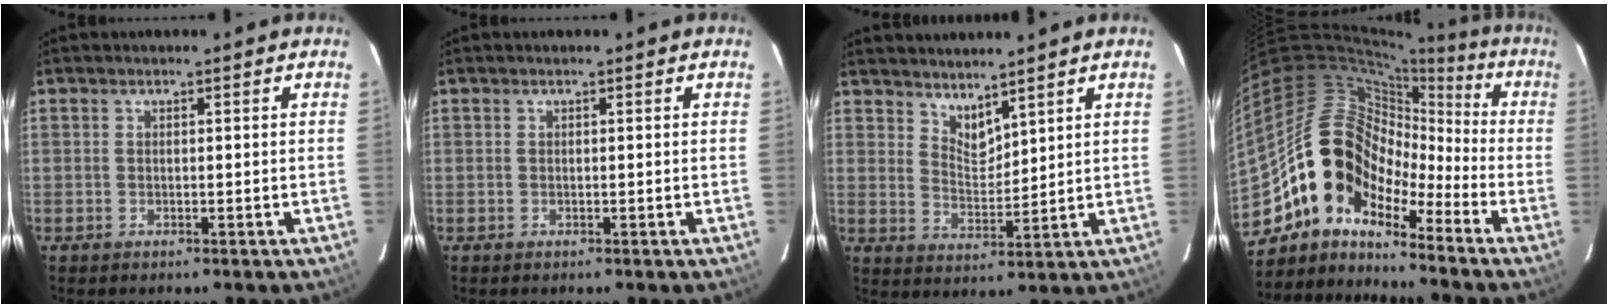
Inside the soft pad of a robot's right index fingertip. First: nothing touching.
{"total": 0.0}
{"total": 5.1, "force": [4.5, 1.5, 1.8], "torque": [-0.025, -0.006, 0.084]}
{"total": 13.1, "force": [-8.4, 8.1, 5.9], "torque": [-0.099, 0.028, -0.177]}